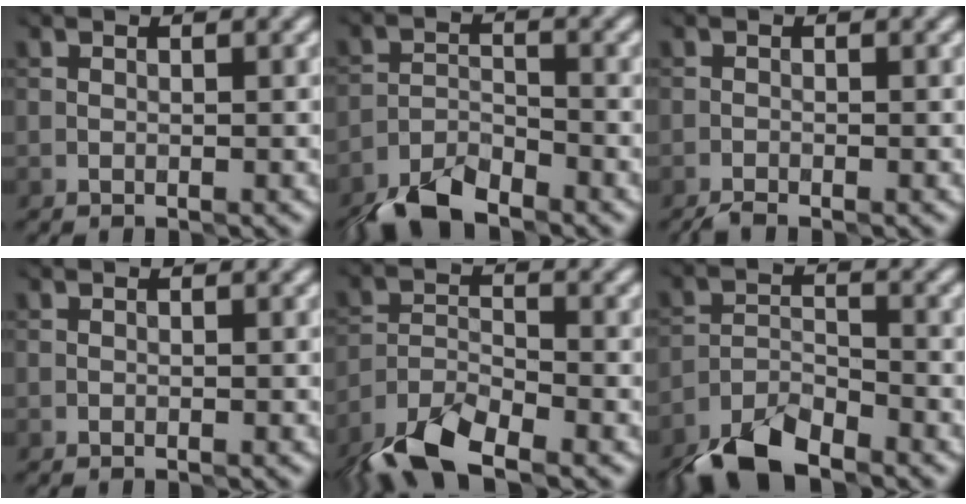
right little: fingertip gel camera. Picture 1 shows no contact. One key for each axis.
{"total": 5.8, "fx": -4.6, "fy": 2.0, "fz": 2.8, "tx": -0.048, "ty": -0.005, "tz": -0.093}
{"total": 1.2, "fx": -1.1, "fy": -0.1, "fz": 0.3, "tx": -0.008, "ty": -0.003, "tz": -0.027}
{"total": 0.0}
{"total": 7.3, "fx": -5.2, "fy": 2.6, "fz": 4.4, "tx": -0.080, "ty": -0.008, "tz": -0.106}
{"total": 6.6, "fx": -5.1, "fy": 2.4, "fz": 3.4, "tx": -0.057, "ty": -0.007, "tz": -0.102}